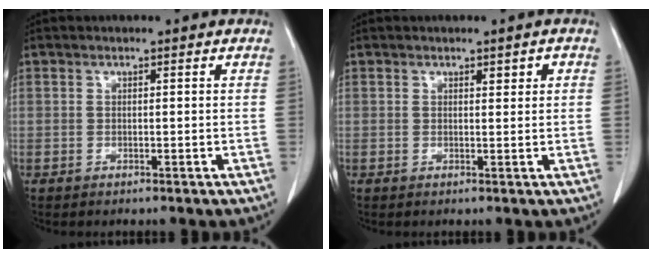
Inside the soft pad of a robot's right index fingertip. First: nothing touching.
{"total": 1.3, "force": [0.6, 0.4, 1.1], "torque": [-0.014, 0.002, 0.008]}